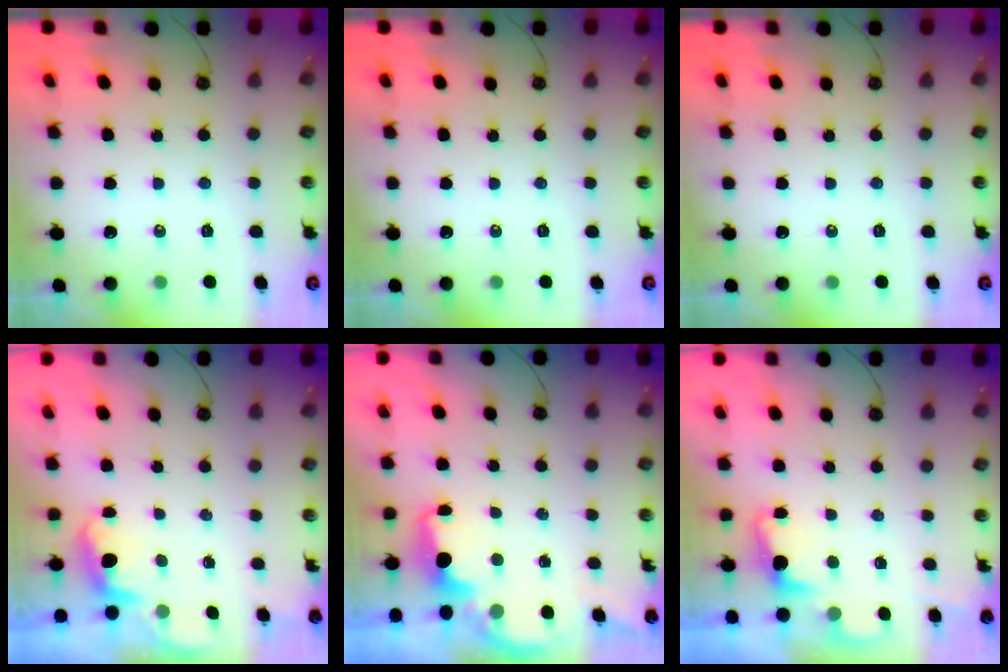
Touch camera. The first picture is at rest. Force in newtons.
{"total": 0.0}
{"total": 0.0}
{"total": 0.8, "press": 0.4, "slide": 0.7}
{"total": 2.0, "press": 1.8, "slide": 0.8}
{"total": 2.2, "press": 2.1, "slide": 0.7}